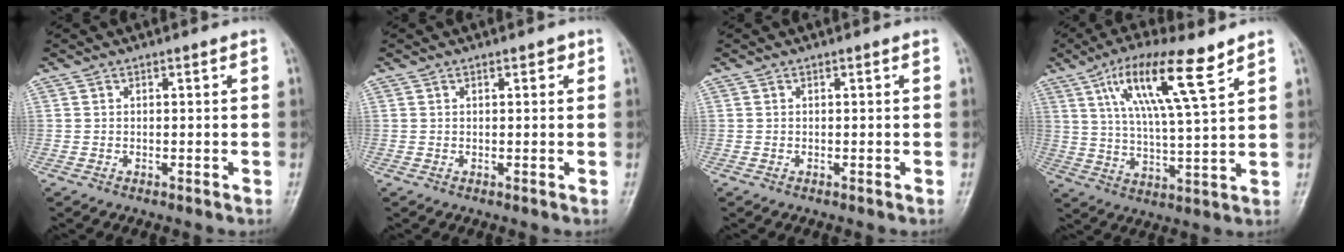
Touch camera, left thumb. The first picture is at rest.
{"total": 1.5, "force": [0.8, 0.7, 1.1], "torque": [-0.008, 0.001, 0.008]}
{"total": 0.0}
{"total": 14.1, "force": [7.6, 2.4, 11.6], "torque": [-0.209, -0.022, 0.138]}